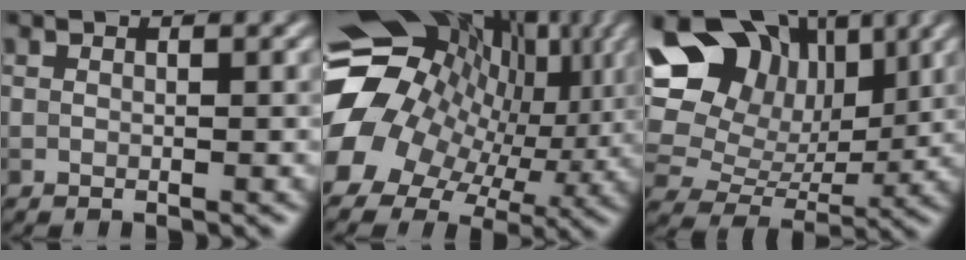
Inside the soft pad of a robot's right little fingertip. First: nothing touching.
{"total": 18.5, "force": [0.8, 15.0, 10.8], "torque": [-0.197, -0.018, 0.019]}
{"total": 13.4, "force": [6.5, 9.5, 6.8], "torque": [-0.138, 0.055, 0.111]}